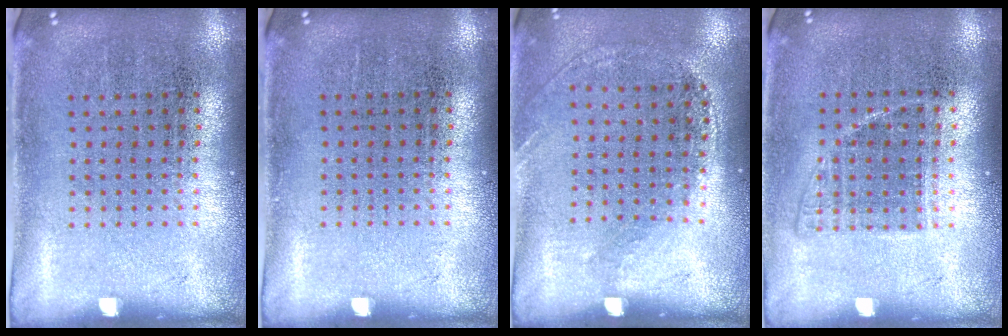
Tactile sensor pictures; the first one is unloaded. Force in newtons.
{"total": 0.0}
{"total": 1.2, "press": 0.9, "slide": 0.9}
{"total": 1.0, "press": 0.9, "slide": 0.5}